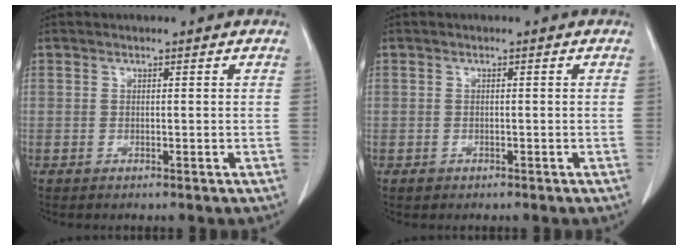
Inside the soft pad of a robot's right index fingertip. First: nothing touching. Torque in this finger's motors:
{"motor_torque": [-0.86, 0.14, -0.36, -0.21]}